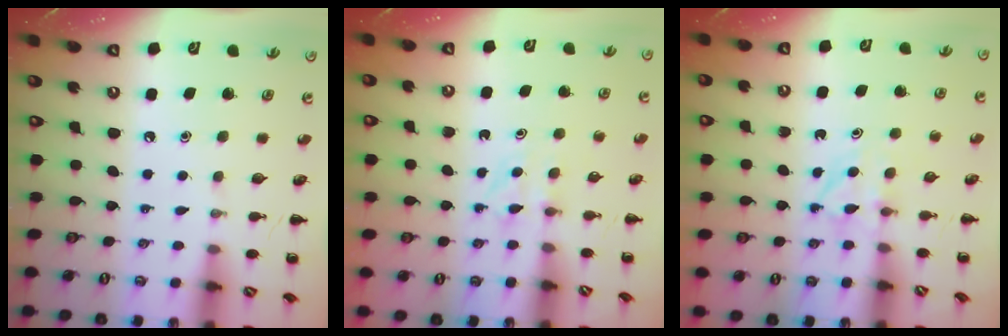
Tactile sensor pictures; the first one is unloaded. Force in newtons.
{"total": 2.8, "press": 2.6, "slide": 1.0}
{"total": 3.3, "press": 3.1, "slide": 1.3}